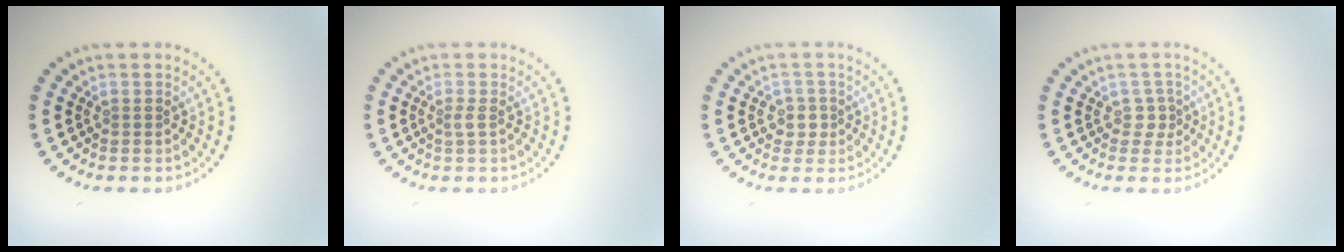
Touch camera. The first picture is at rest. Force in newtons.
{"total": 0.9, "press": 0.6, "slide": 0.6}
{"total": 1.6, "press": 1.4, "slide": 0.9}
{"total": 1.2, "press": 0.9, "slide": 0.8}